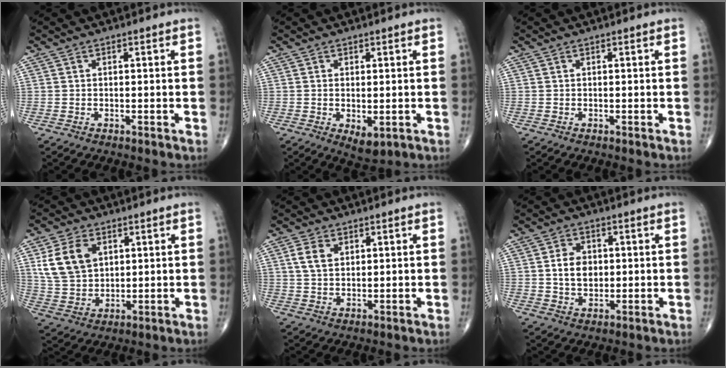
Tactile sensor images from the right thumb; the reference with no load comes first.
{"total": 4.0, "force": [-0.9, 2.0, 3.4], "torque": [-0.049, -0.011, -0.003]}
{"total": 0.0}
{"total": 10.9, "force": [3.7, 7.7, 6.9], "torque": [-0.118, -0.010, 0.079]}
{"total": 4.3, "force": [1.7, 2.8, 2.9], "torque": [-0.050, -0.001, 0.036]}
{"total": 5.7, "force": [0.5, 4.3, 3.7], "torque": [-0.048, -0.001, 0.009]}